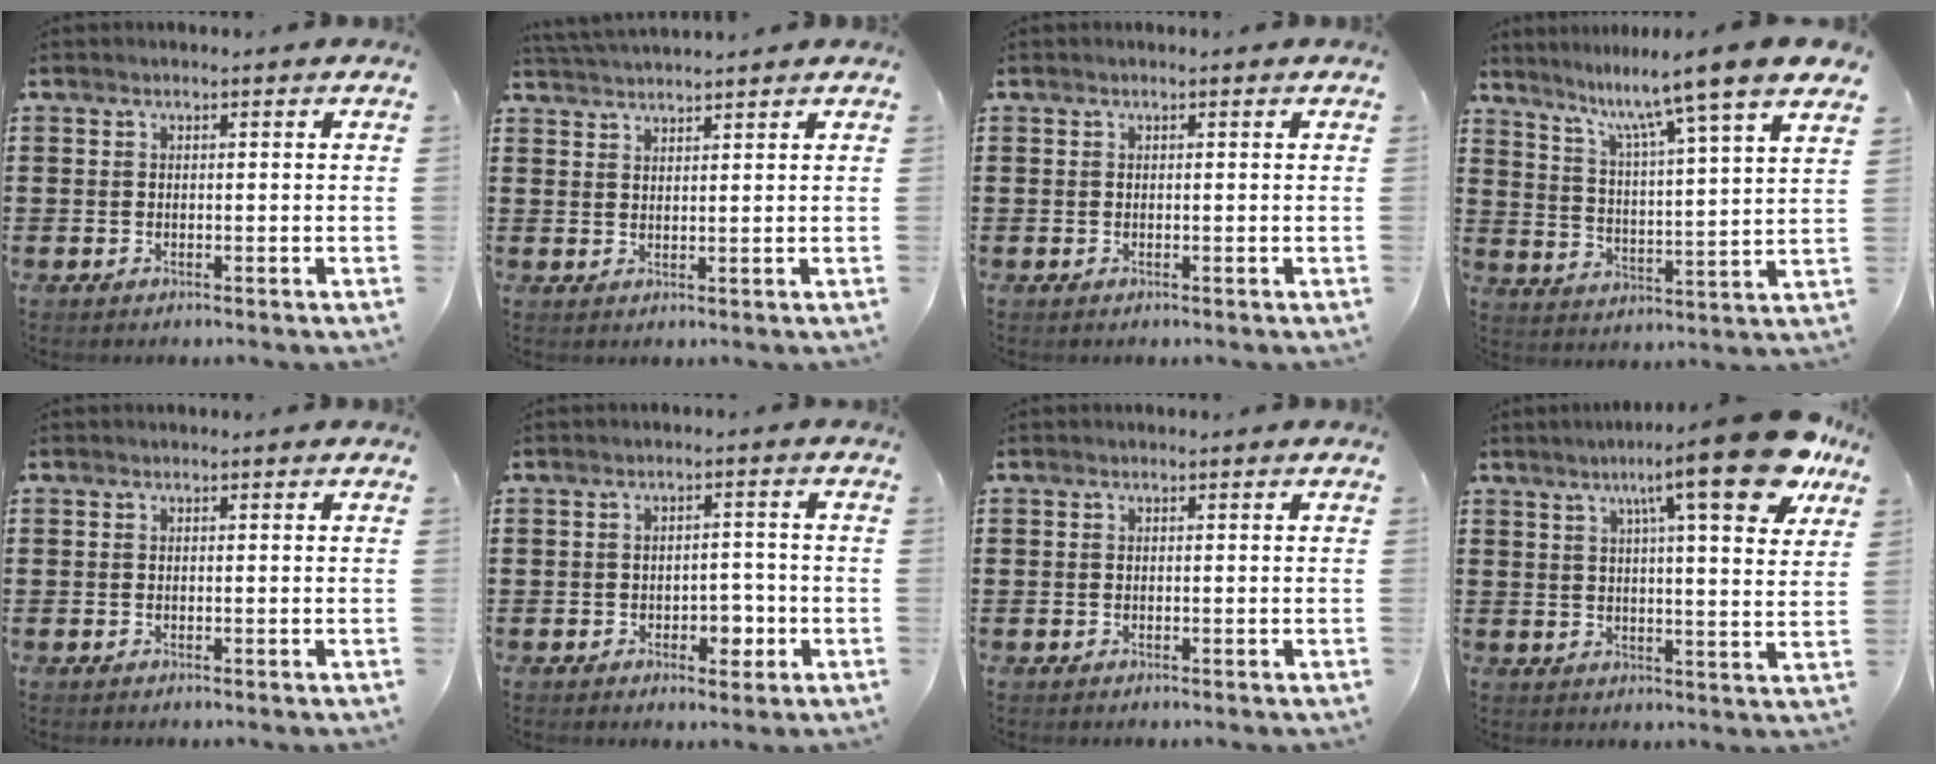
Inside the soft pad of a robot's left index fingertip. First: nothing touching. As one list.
[{"total": 2.4, "force": [2.3, -0.4, 0.1], "torque": [-0.007, -0.001, 0.046]}, {"total": 0.0}, {"total": 8.8, "force": [7.2, -1.4, 4.7], "torque": [-0.112, -0.057, 0.109]}, {"total": 0.0}, {"total": 3.6, "force": [-1.6, 2.2, 2.4], "torque": [-0.038, 0.002, -0.033]}, {"total": 0.0}, {"total": 14.7, "force": [9.1, 1.6, 11.4], "torque": [-0.178, -0.031, 0.136]}]